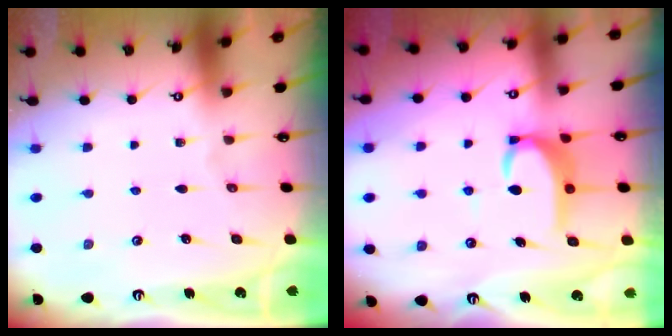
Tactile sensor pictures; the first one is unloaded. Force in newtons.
{"total": 5.6, "press": 5.6, "slide": 0.3}